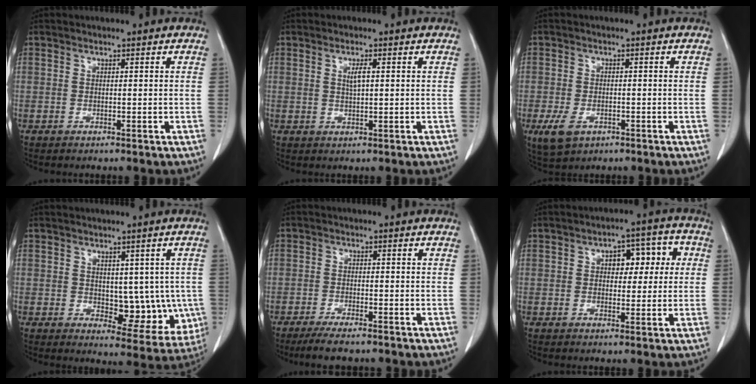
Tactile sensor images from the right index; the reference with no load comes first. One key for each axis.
{"total": 2.0, "fx": 0.5, "fy": 0.3, "fz": 1.9, "tx": -0.037, "ty": 0.001, "tz": 0.010}
{"total": 4.4, "fx": -2.1, "fy": 2.7, "fz": 2.8, "tx": -0.062, "ty": -0.005, "tz": -0.026}
{"total": 8.6, "fx": -0.2, "fy": 4.9, "fz": 7.1, "tx": -0.067, "ty": 0.000, "tz": 0.015}
{"total": 6.0, "fx": -4.9, "fy": 0.8, "fz": 3.4, "tx": -0.053, "ty": -0.011, "tz": -0.078}
{"total": 6.8, "fx": 1.4, "fy": 3.5, "fz": 5.6, "tx": -0.066, "ty": 0.032, "tz": 0.021}